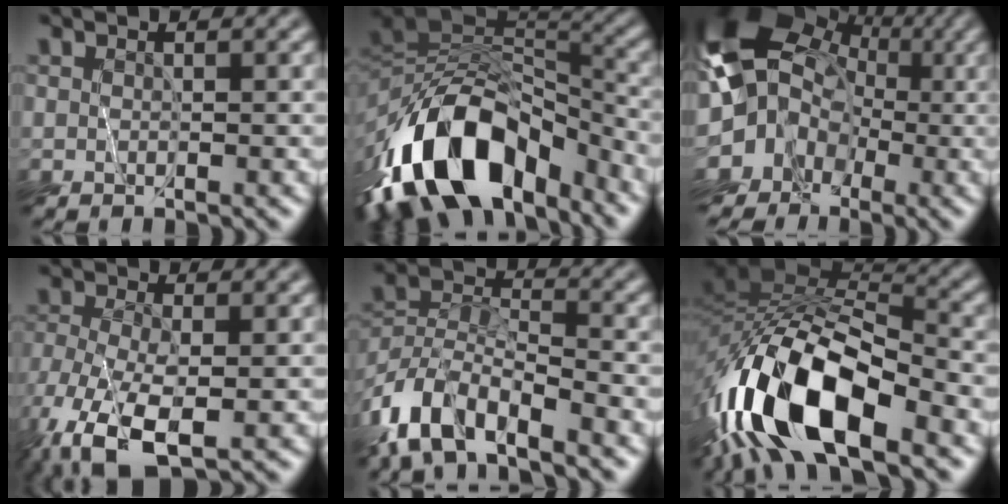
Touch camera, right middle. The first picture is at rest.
{"total": 14.3, "force": [-8.3, 7.7, 8.8], "torque": [-0.176, 0.017, -0.140]}
{"total": 13.1, "force": [-1.6, 11.8, 5.5], "torque": [-0.113, 0.007, -0.062]}
{"total": 9.0, "force": [-4.9, 4.0, 6.4], "torque": [-0.153, -0.043, -0.085]}
{"total": 7.5, "force": [-5.9, 2.6, 3.8], "torque": [-0.071, -0.002, -0.127]}
{"total": 14.2, "force": [-7.0, 5.5, 11.0], "torque": [-0.221, 0.009, -0.136]}